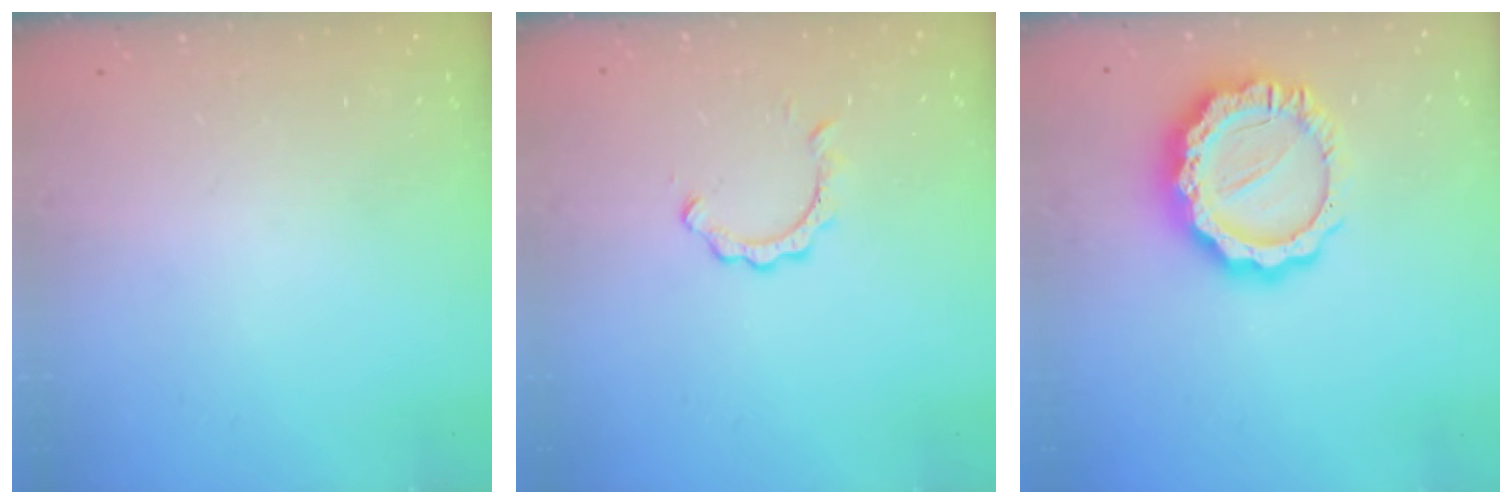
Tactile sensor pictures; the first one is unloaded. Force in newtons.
{"total": 2.4, "press": 2.4, "slide": 0.3}
{"total": 15.1, "press": 15.0, "slide": 1.0}